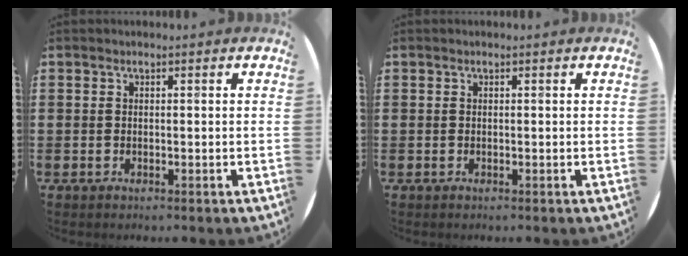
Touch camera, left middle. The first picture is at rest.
{"total": 0.0}